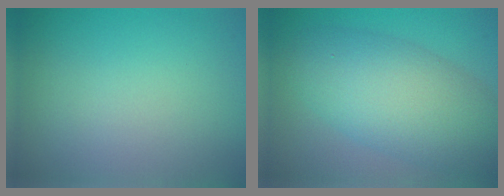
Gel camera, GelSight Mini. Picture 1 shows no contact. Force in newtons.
{"total": 8.1, "press": 8.1, "slide": 0.3}